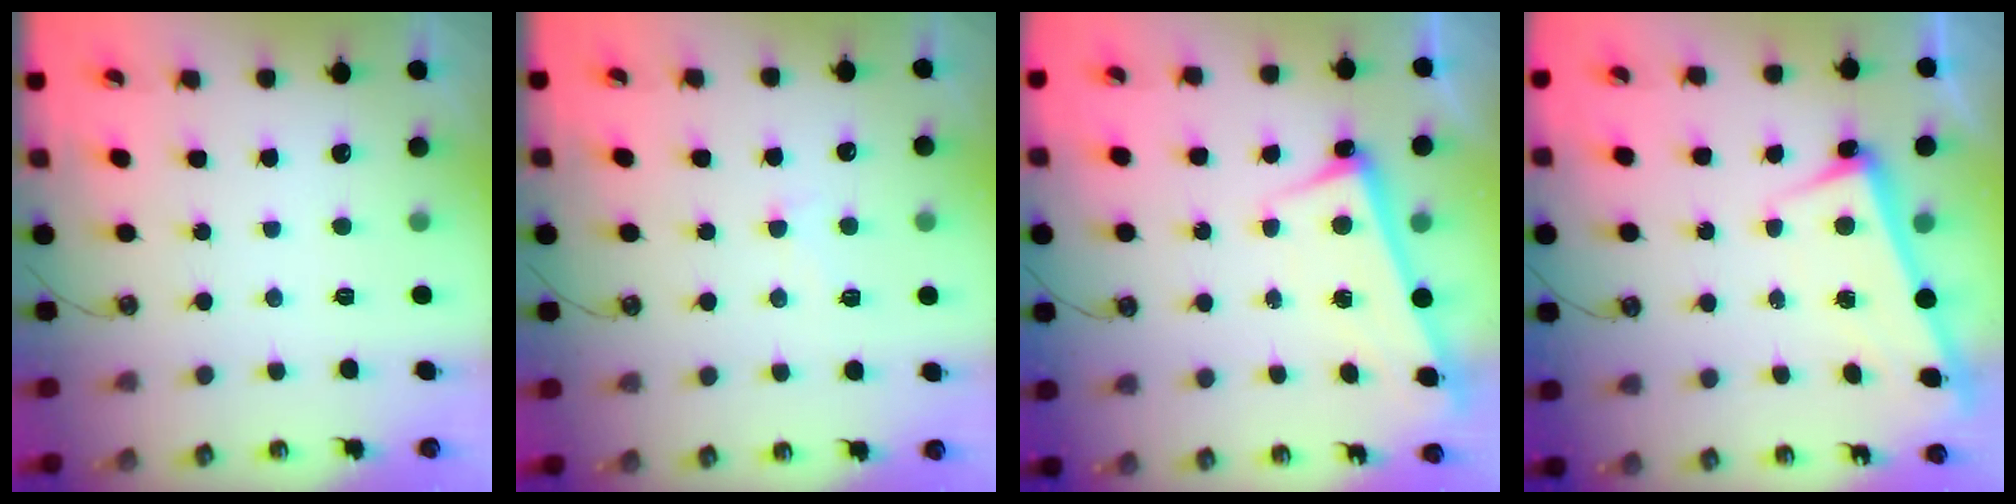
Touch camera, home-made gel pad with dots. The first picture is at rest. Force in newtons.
{"total": 0.8, "press": 0.0, "slide": 0.8}
{"total": 2.6, "press": 2.5, "slide": 0.7}
{"total": 2.6, "press": 2.5, "slide": 1.0}